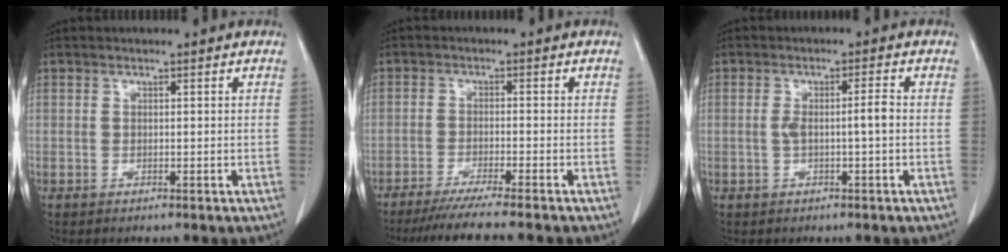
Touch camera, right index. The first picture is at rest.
{"total": 8.0, "force": [-6.9, -1.3, 3.9], "torque": [-0.049, -0.027, -0.112]}
{"total": 3.4, "force": [-0.3, 0.1, 3.4], "torque": [-0.064, 0.009, -0.002]}